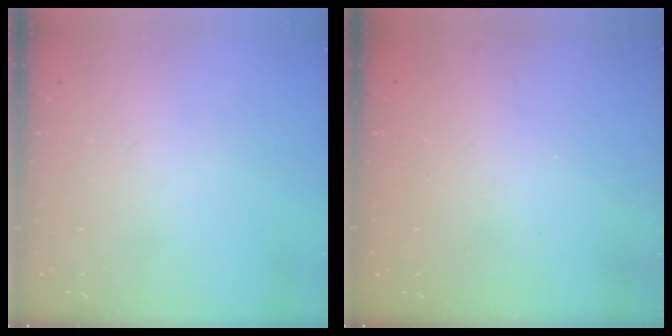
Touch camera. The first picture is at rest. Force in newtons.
{"total": 0.0}